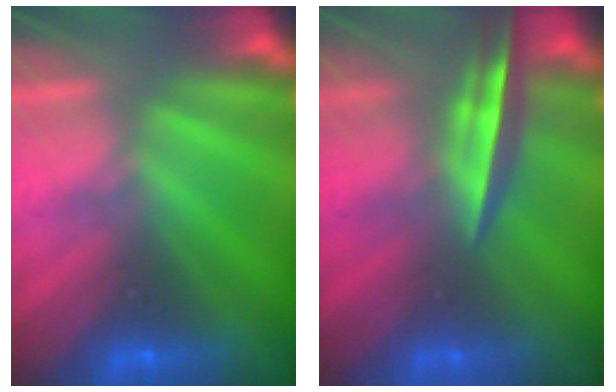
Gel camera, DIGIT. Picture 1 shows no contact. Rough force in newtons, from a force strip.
{"total": 3.9}